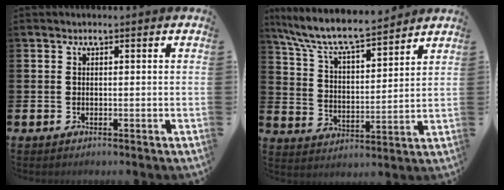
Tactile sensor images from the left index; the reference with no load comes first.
{"total": 8.5, "force": [8.0, 1.2, 2.8], "torque": [-0.095, -0.052, 0.140]}